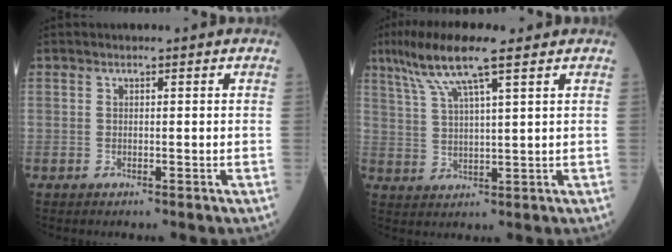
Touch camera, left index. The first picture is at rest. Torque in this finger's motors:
{"motor_torque": [1.22, -0.92, 0.51, 0.07]}